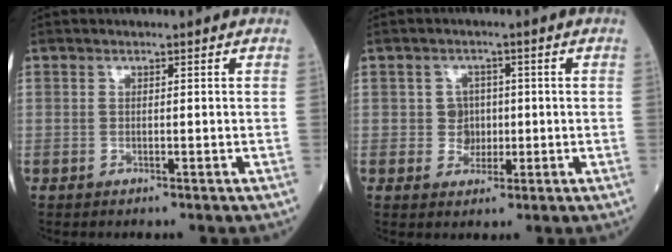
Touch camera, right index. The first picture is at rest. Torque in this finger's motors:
{"motor_torque": [-0.02, 0.00, 0.00, 0.00]}